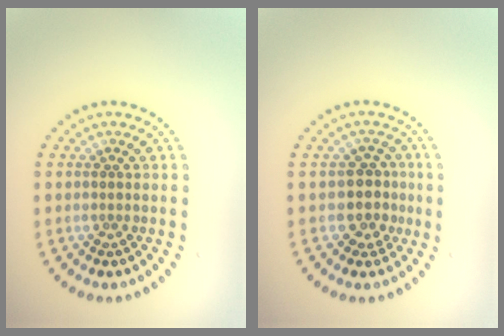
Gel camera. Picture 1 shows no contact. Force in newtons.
{"total": 2.6, "press": 2.1, "slide": 1.4}